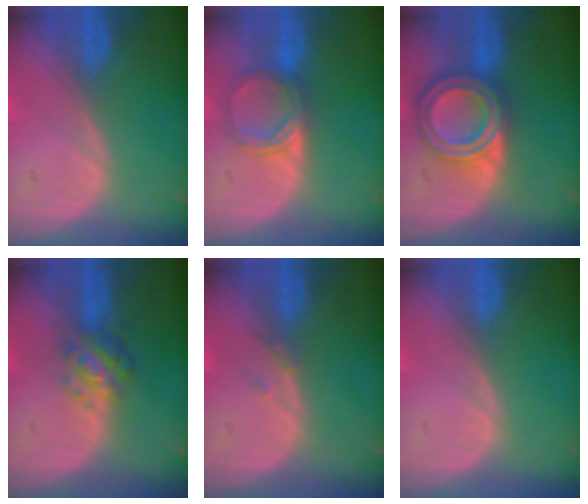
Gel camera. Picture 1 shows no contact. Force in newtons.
{"total": 4.9, "press": 4.6, "slide": 1.8}
{"total": 7.9, "press": 7.8, "slide": 0.4}
{"total": 4.9, "press": 4.5, "slide": 1.9}
{"total": 1.2, "press": 1.0, "slide": 0.6}
{"total": 0.0}